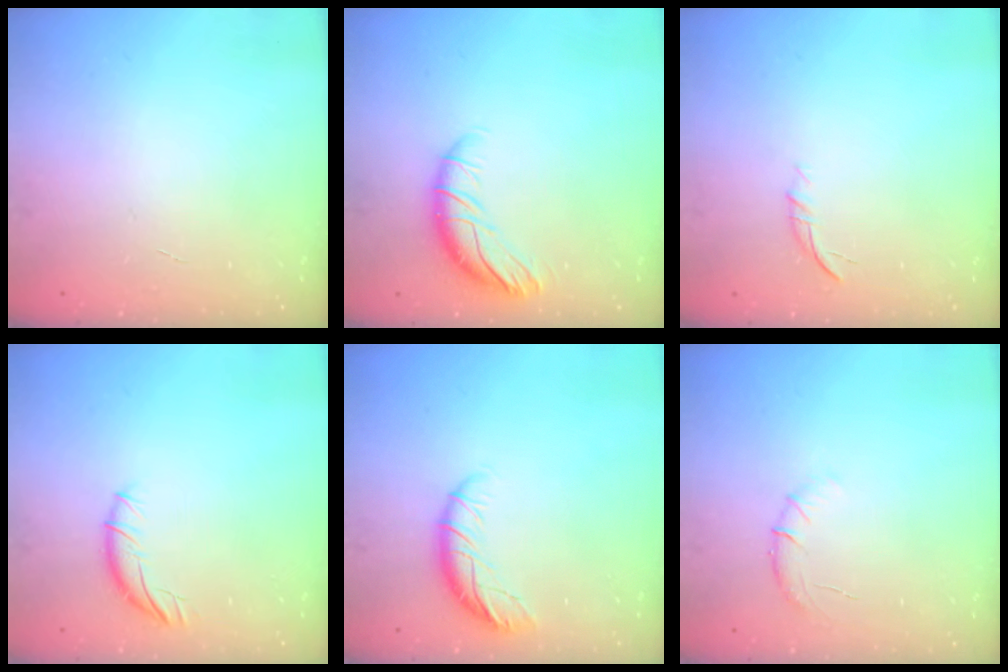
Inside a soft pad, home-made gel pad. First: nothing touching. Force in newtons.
{"total": 10.2, "press": 10.2, "slide": 1.0}
{"total": 5.3, "press": 5.1, "slide": 1.1}
{"total": 6.6, "press": 6.6, "slide": 0.5}
{"total": 9.3, "press": 9.2, "slide": 1.7}
{"total": 7.1, "press": 6.8, "slide": 2.0}